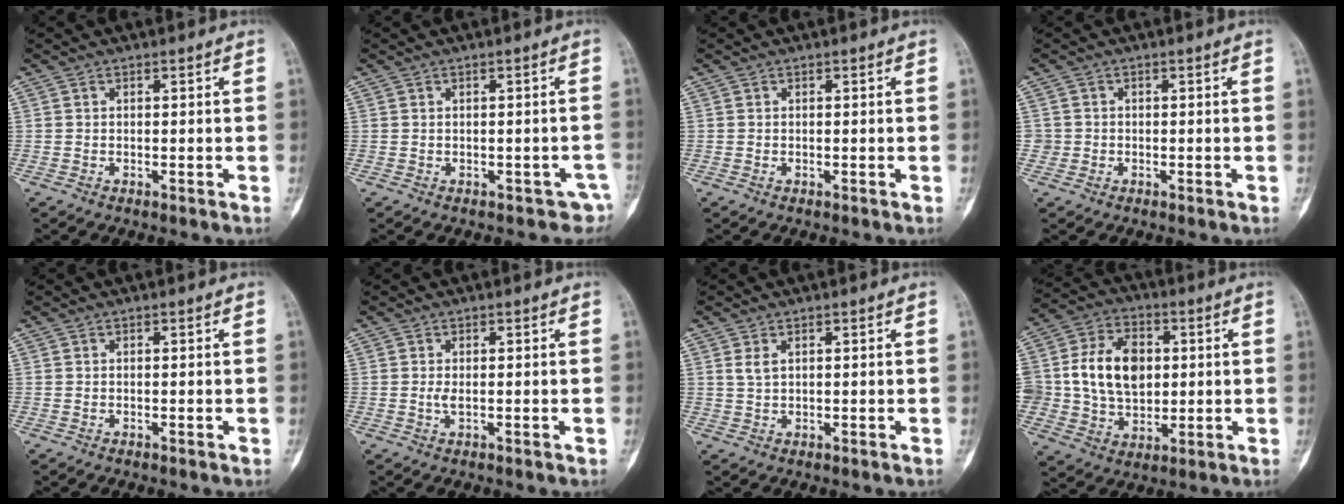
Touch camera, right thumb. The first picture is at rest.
{"total": 2.6, "force": [-1.2, 1.9, 1.3], "torque": [0.001, 0.014, -0.013]}
{"total": 0.0}
{"total": 1.6, "force": [-0.3, 1.6, -0.1], "torque": [0.012, 0.007, -0.011]}
{"total": 0.0}
{"total": 1.3, "force": [-0.1, 0.5, 1.3], "torque": [-0.027, -0.003, 0.001]}
{"total": 1.7, "force": [0.8, 0.8, 1.2], "torque": [-0.028, 0.002, 0.023]}
{"total": 15.1, "force": [1.6, 11.3, 9.9], "torque": [-0.144, 0.008, 0.034]}